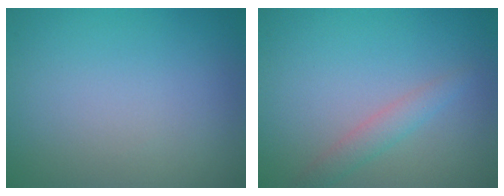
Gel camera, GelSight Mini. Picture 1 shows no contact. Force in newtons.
{"total": 1.7, "press": 1.7, "slide": 0.0}